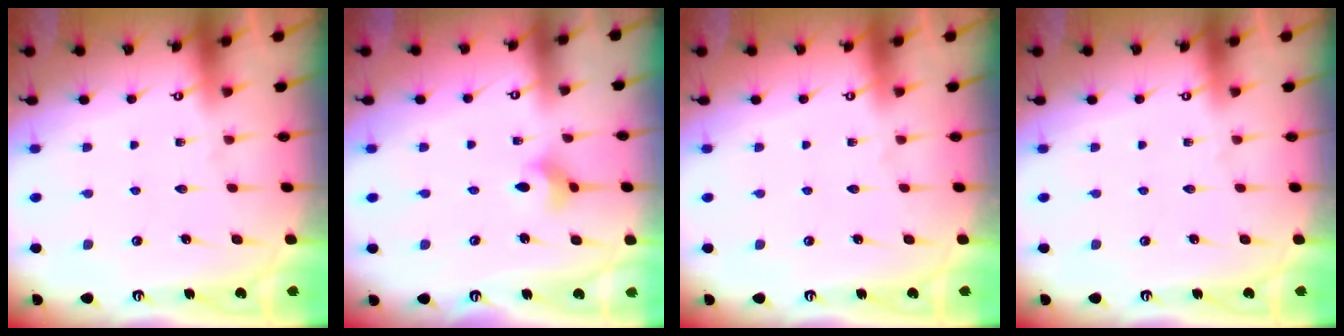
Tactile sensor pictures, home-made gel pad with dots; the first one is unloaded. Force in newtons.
{"total": 3.8, "press": 3.8, "slide": 0.3}
{"total": 0.0}
{"total": 0.0}